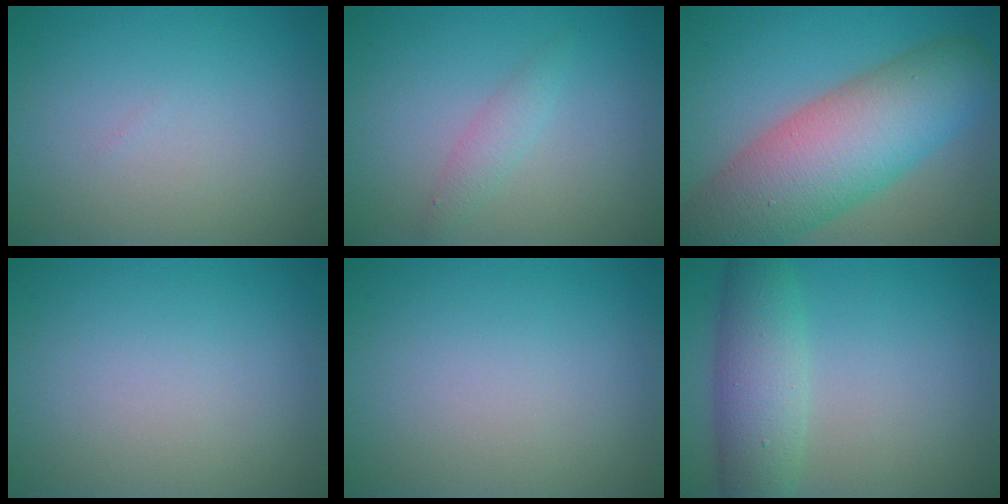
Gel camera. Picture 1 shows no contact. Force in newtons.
{"total": 1.6, "press": 1.6, "slide": 0.1}
{"total": 11.7, "press": 11.7, "slide": 0.5}
{"total": 0.0}
{"total": 0.0}
{"total": 5.2, "press": 5.2, "slide": 0.1}